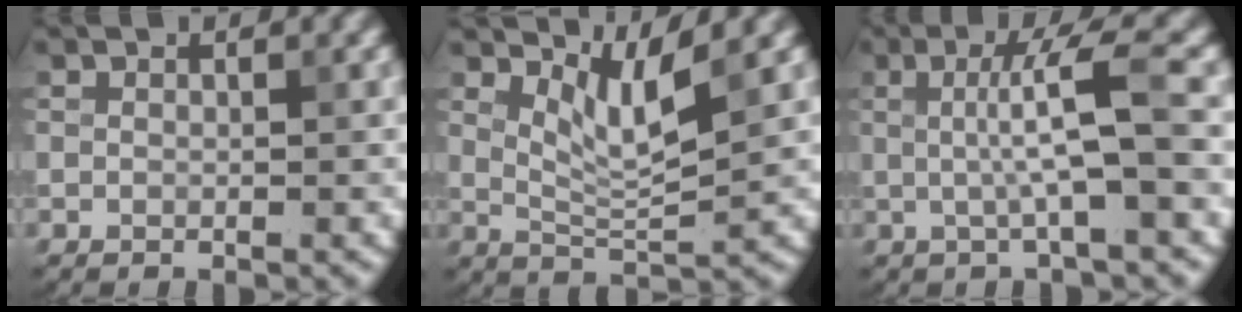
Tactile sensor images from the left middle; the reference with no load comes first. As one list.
[{"total": 3.2, "force": [2.0, 0.5, 2.5], "torque": [-0.055, -0.009, 0.045]}, {"total": 4.4, "force": [0.0, 0.1, 4.4], "torque": [-0.080, 0.008, 0.002]}]